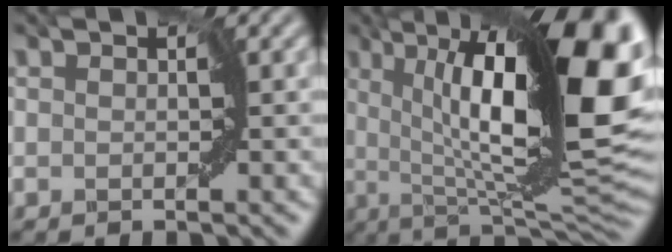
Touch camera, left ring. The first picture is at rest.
{"total": 17.2, "force": [4.2, 3.8, 16.2], "torque": [-0.214, 0.004, 0.069]}